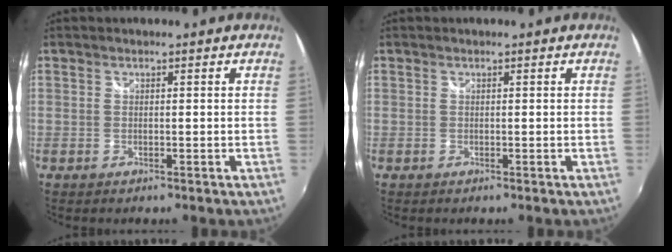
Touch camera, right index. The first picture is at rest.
{"total": 0.0}